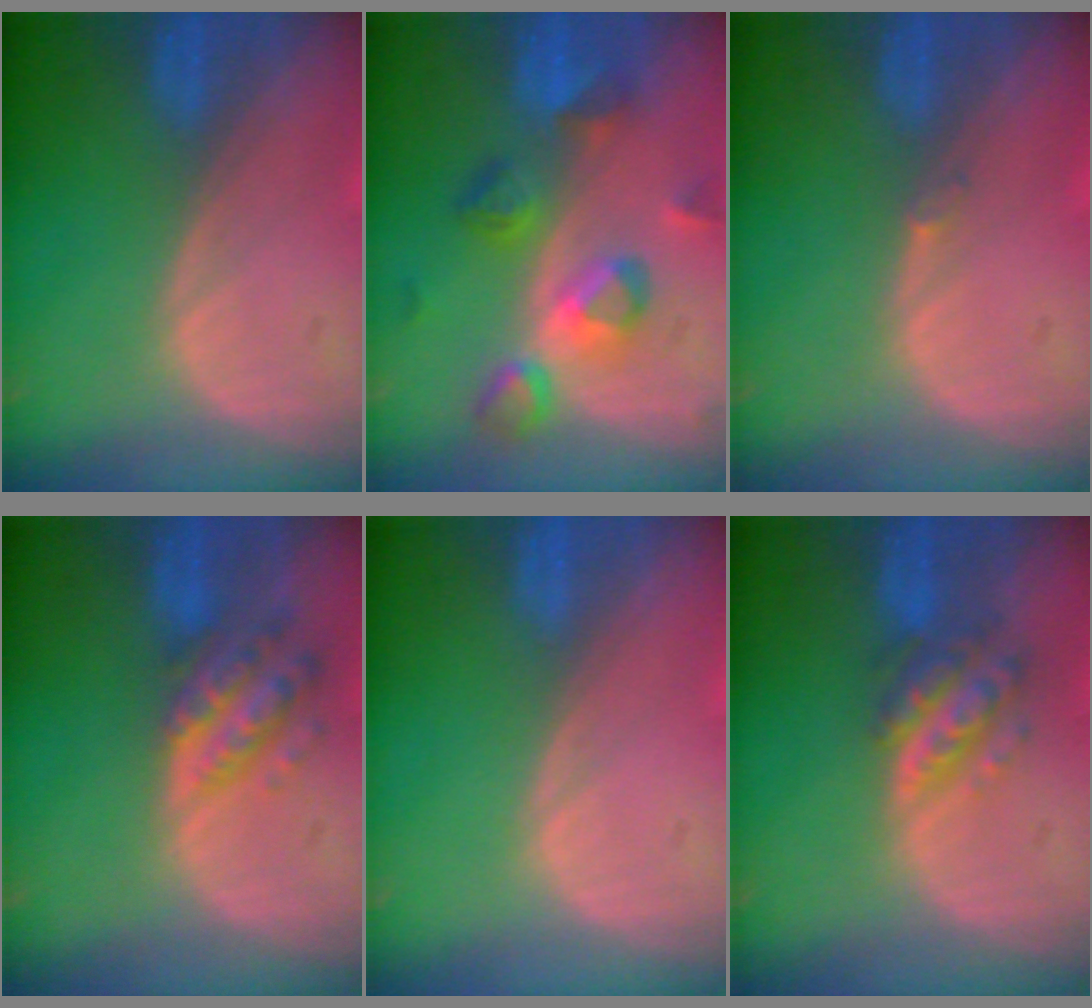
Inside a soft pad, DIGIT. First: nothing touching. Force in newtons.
{"total": 7.6, "press": 7.5, "slide": 0.6}
{"total": 0.5, "press": 0.5, "slide": 0.1}
{"total": 6.4, "press": 5.7, "slide": 2.9}
{"total": 0.0}
{"total": 5.9, "press": 5.3, "slide": 2.6}